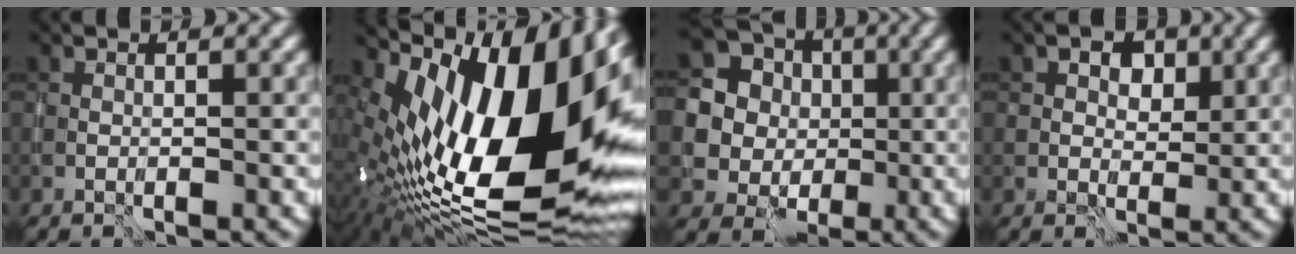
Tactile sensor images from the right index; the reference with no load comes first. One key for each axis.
{"total": 19.5, "fx": 4.0, "fy": 9.1, "fz": 16.8, "tx": -0.281, "ty": 0.020, "tz": 0.054}
{"total": 15.9, "fx": 3.4, "fy": 14.8, "fz": 4.7, "tx": -0.146, "ty": 0.013, "tz": 0.046}
{"total": 4.2, "fx": 1.7, "fy": 3.1, "fz": 2.3, "tx": -0.034, "ty": -0.001, "tz": 0.021}